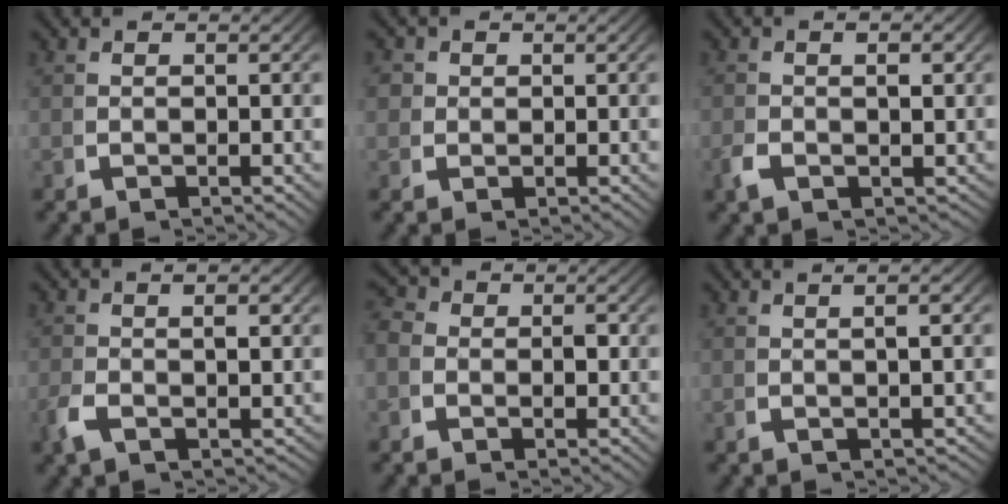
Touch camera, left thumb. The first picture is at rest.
{"total": 2.4, "force": [0.7, 2.2, 0.8], "torque": [-0.021, -0.007, 0.011]}
{"total": 2.3, "force": [-0.5, 1.7, 1.5], "torque": [-0.034, -0.004, -0.006]}
{"total": 2.7, "force": [-0.9, 1.5, 2.0], "torque": [-0.048, -0.008, -0.013]}
{"total": 3.4, "force": [-0.4, 2.9, 1.7], "torque": [-0.034, -0.002, -0.020]}
{"total": 1.7, "force": [-0.1, 0.4, 1.6], "torque": [-0.029, 0.003, 0.001]}